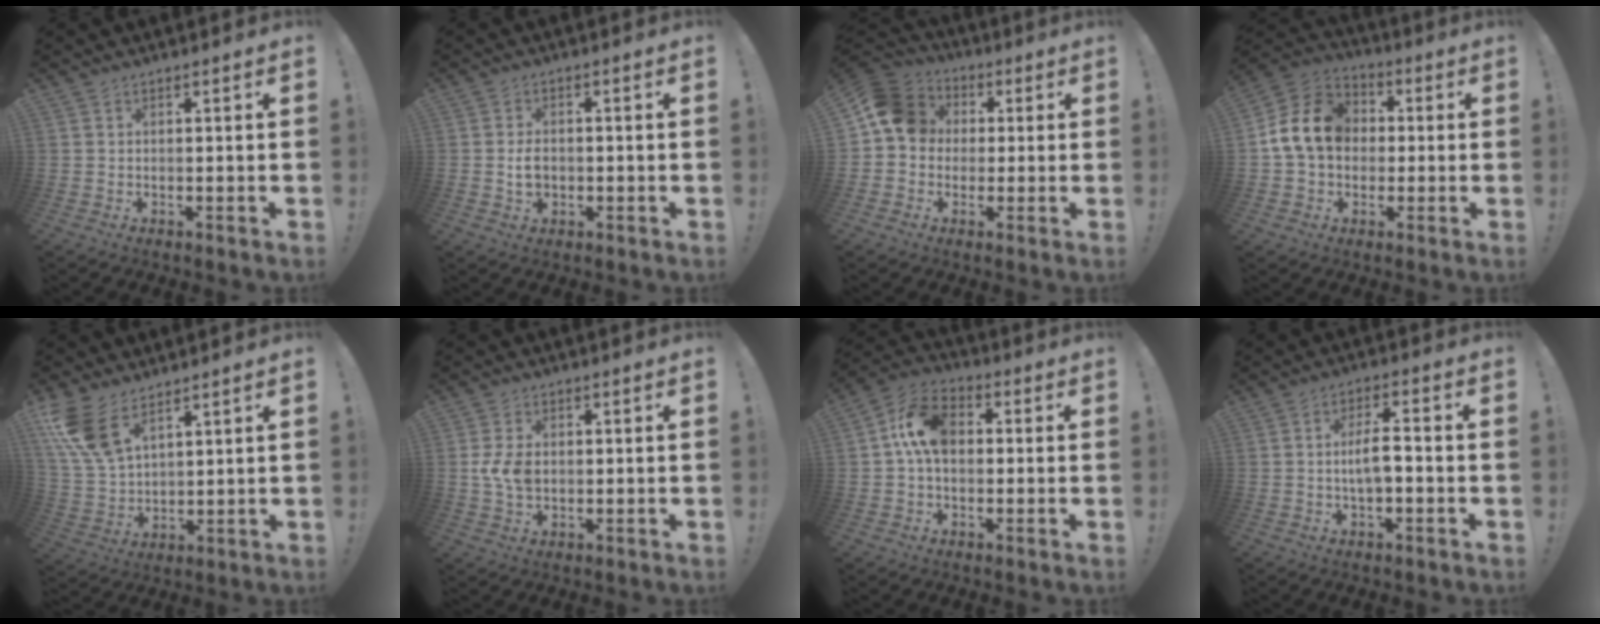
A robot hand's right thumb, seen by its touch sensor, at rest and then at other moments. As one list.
[{"total": 4.1, "force": [-0.7, 2.8, 2.9], "torque": [-0.035, -0.001, -0.016]}, {"total": 11.9, "force": [1.8, 10.1, 6.0], "torque": [-0.089, 0.011, 0.041]}, {"total": 15.1, "force": [1.2, 12.0, 9.0], "torque": [-0.156, 0.017, 0.030]}, {"total": 12.0, "force": [7.8, 5.7, 7.0], "torque": [-0.153, -0.038, 0.151]}, {"total": 6.3, "force": [-0.1, 4.3, 4.6], "torque": [-0.094, 0.000, -0.005]}, {"total": 12.0, "force": [1.4, 8.1, 8.8], "torque": [-0.150, 0.014, 0.027]}, {"total": 6.5, "force": [-1.2, 2.1, 6.0], "torque": [-0.105, 0.008, -0.024]}]